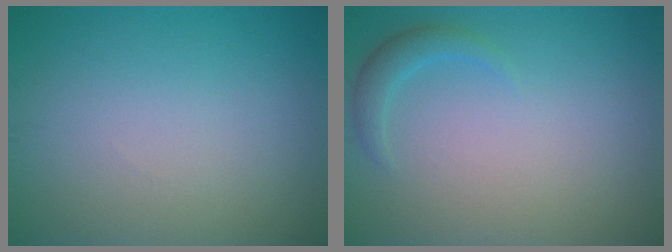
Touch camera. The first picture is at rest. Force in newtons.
{"total": 1.6, "press": 1.6, "slide": 0.1}